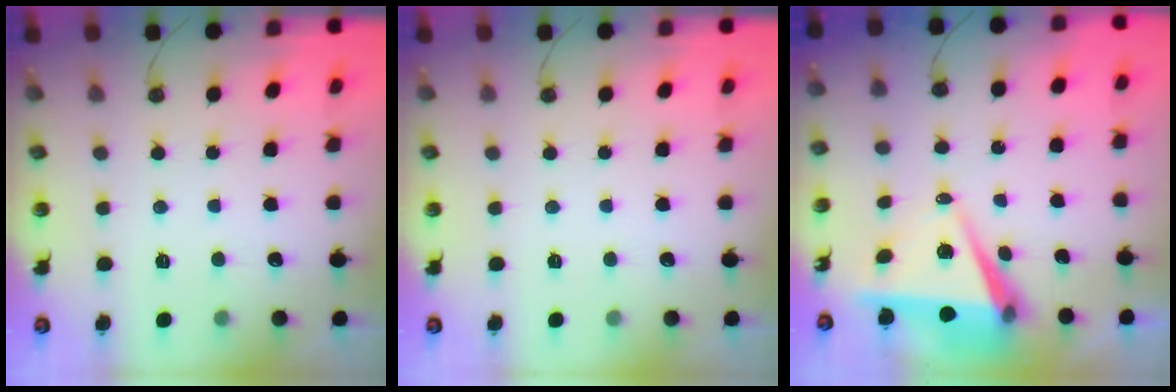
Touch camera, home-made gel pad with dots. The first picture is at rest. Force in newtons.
{"total": 0.0}
{"total": 7.2, "press": 5.7, "slide": 4.4}